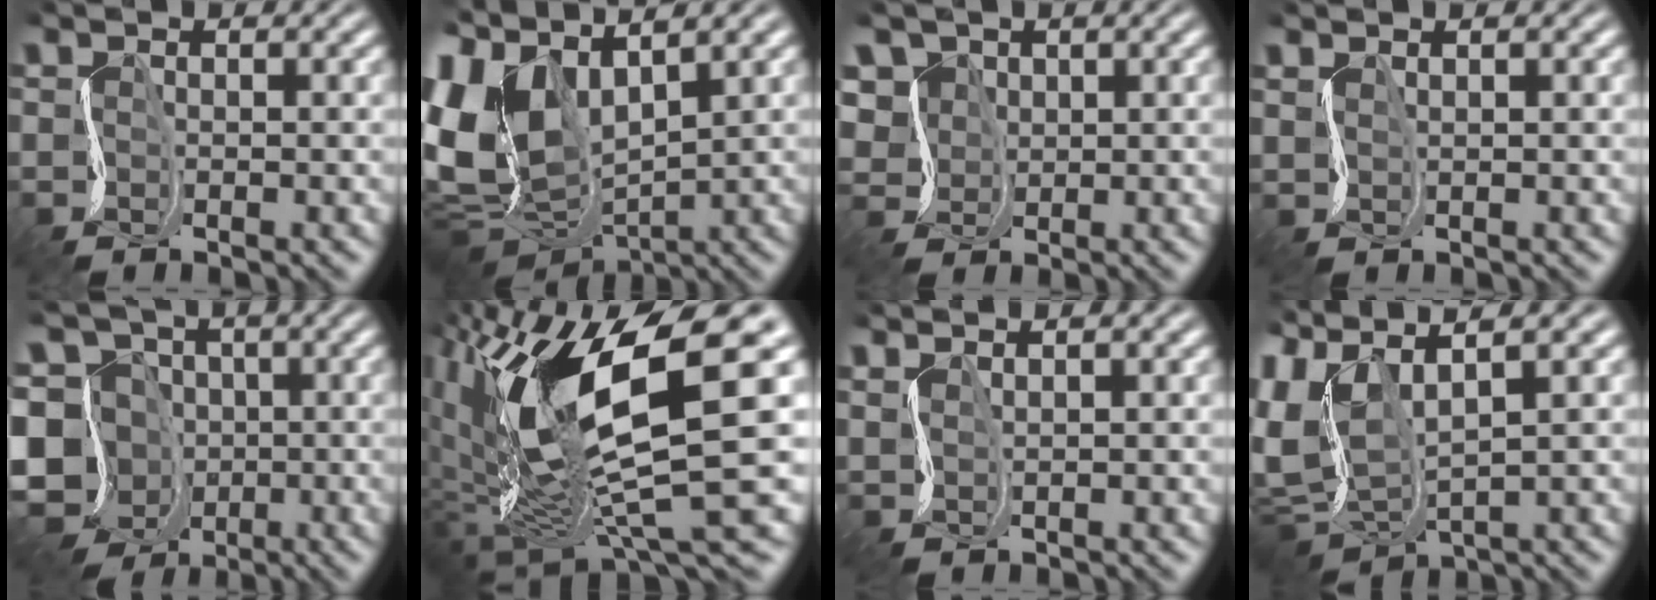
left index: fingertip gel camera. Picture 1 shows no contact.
{"total": 12.1, "force": [3.3, 6.9, 9.4], "torque": [-0.222, -0.007, 0.076]}
{"total": 3.9, "force": [1.6, 3.4, 1.0], "torque": [-0.039, 0.007, 0.032]}
{"total": 1.8, "force": [1.5, 0.6, 1.0], "torque": [-0.019, 0.003, 0.020]}
{"total": 14.3, "force": [-5.1, 11.9, 6.1], "torque": [-0.109, -0.006, -0.118]}
{"total": 14.4, "force": [2.5, 5.0, 13.3], "torque": [-0.248, -0.019, 0.060]}
{"total": 2.7, "force": [2.0, 0.9, 1.5], "torque": [-0.033, 0.012, 0.029]}
{"total": 7.9, "force": [1.9, 4.0, 6.6], "torque": [-0.169, 0.000, 0.038]}